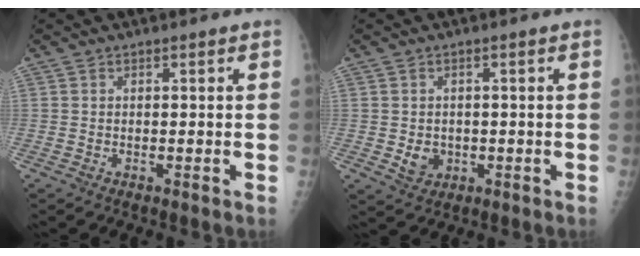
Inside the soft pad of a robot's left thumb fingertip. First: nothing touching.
{"total": 3.6, "force": [-0.7, 3.1, 1.6], "torque": [-0.010, 0.001, 0.000]}